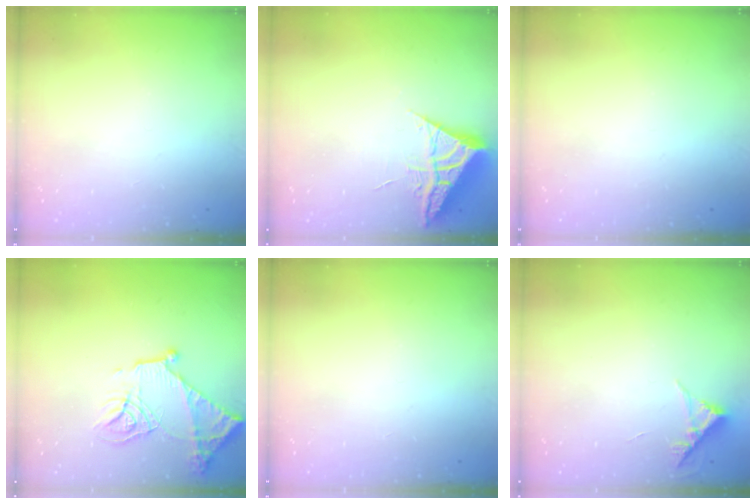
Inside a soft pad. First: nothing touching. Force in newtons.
{"total": 5.9, "press": 5.9, "slide": 0.6}
{"total": 0.0}
{"total": 18.2, "press": 18.2, "slide": 1.1}
{"total": 0.0}
{"total": 4.6, "press": 4.6, "slide": 0.3}